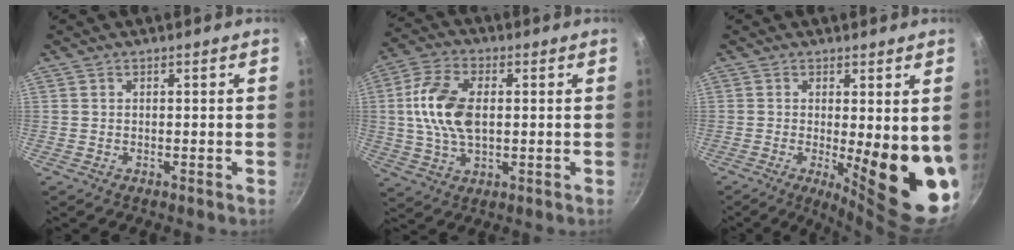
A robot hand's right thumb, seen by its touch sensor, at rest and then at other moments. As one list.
[{"total": 12.4, "force": [1.1, 7.3, 10.0], "torque": [-0.187, 0.014, 0.014]}, {"total": 14.5, "force": [-1.1, 3.9, 13.9], "torque": [-0.158, -0.033, -0.005]}]